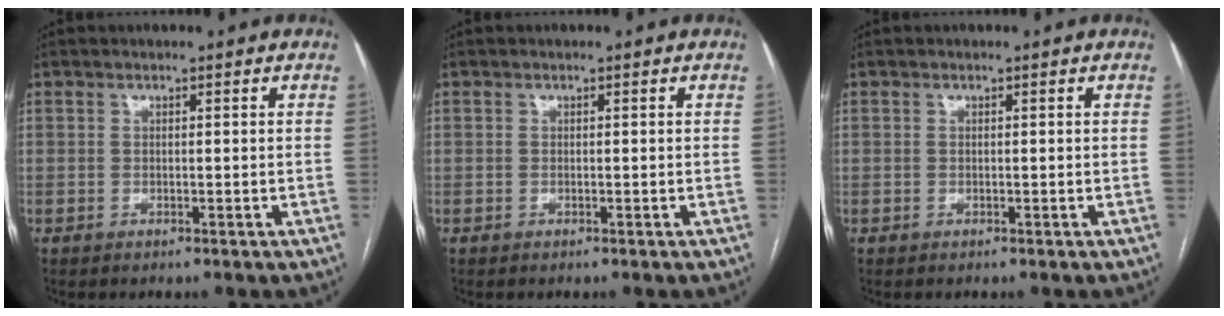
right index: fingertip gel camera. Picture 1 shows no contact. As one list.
[{"total": 0.0}, {"total": 0.0}]